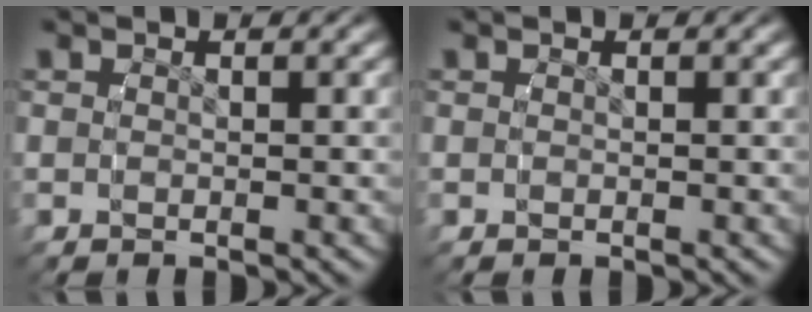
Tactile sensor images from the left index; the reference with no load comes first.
{"total": 0.0}